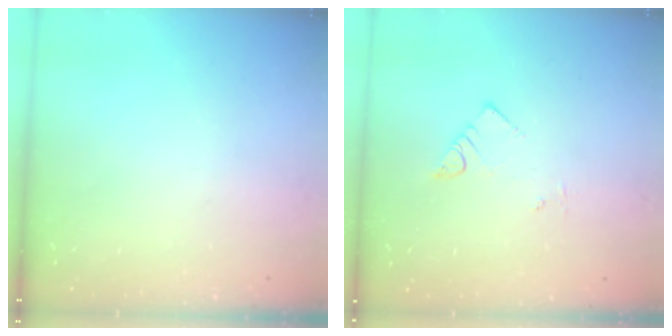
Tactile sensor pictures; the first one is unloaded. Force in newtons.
{"total": 3.4, "press": 3.4, "slide": 0.1}